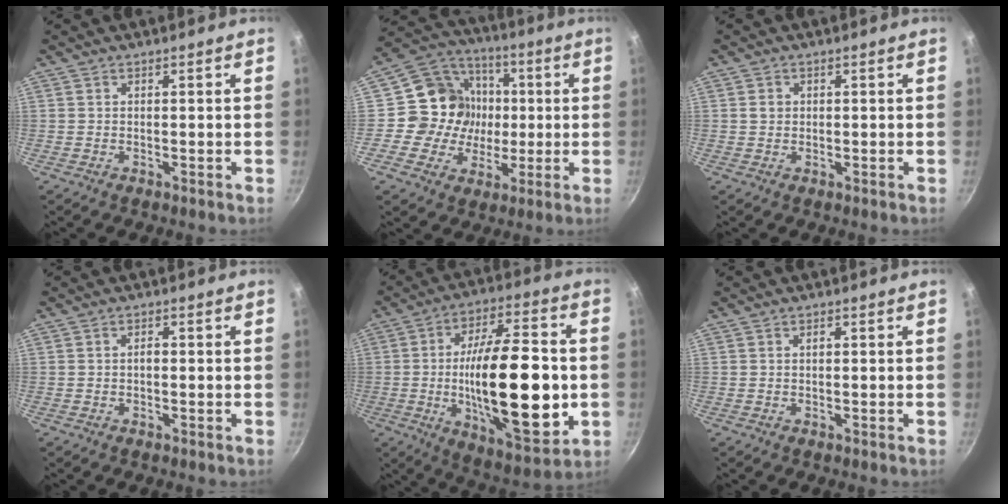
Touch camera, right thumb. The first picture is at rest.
{"total": 14.8, "force": [0.0, 13.5, 6.2], "torque": [-0.053, 0.030, 0.004]}
{"total": 1.6, "force": [0.3, 1.4, 0.6], "torque": [-0.006, 0.002, 0.005]}
{"total": 1.2, "force": [-0.2, 0.8, 0.9], "torque": [-0.011, 0.003, -0.004]}
{"total": 26.4, "force": [-2.5, 10.1, 24.2], "torque": [-0.379, 0.004, -0.027]}
{"total": 0.6, "force": [0.1, 0.4, 0.5], "torque": [-0.007, 0.001, 0.002]}